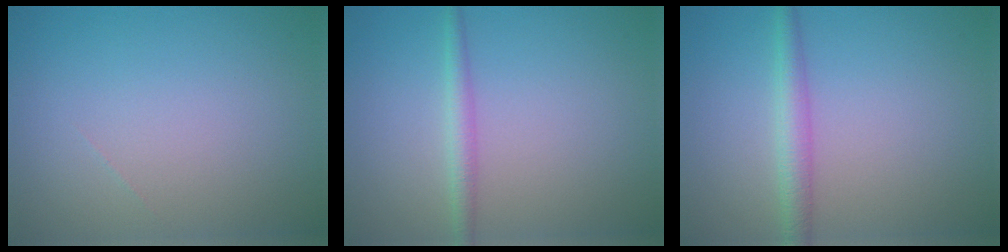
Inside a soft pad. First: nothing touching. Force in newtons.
{"total": 1.7, "press": 1.7, "slide": 0.1}
{"total": 2.4, "press": 2.4, "slide": 0.0}